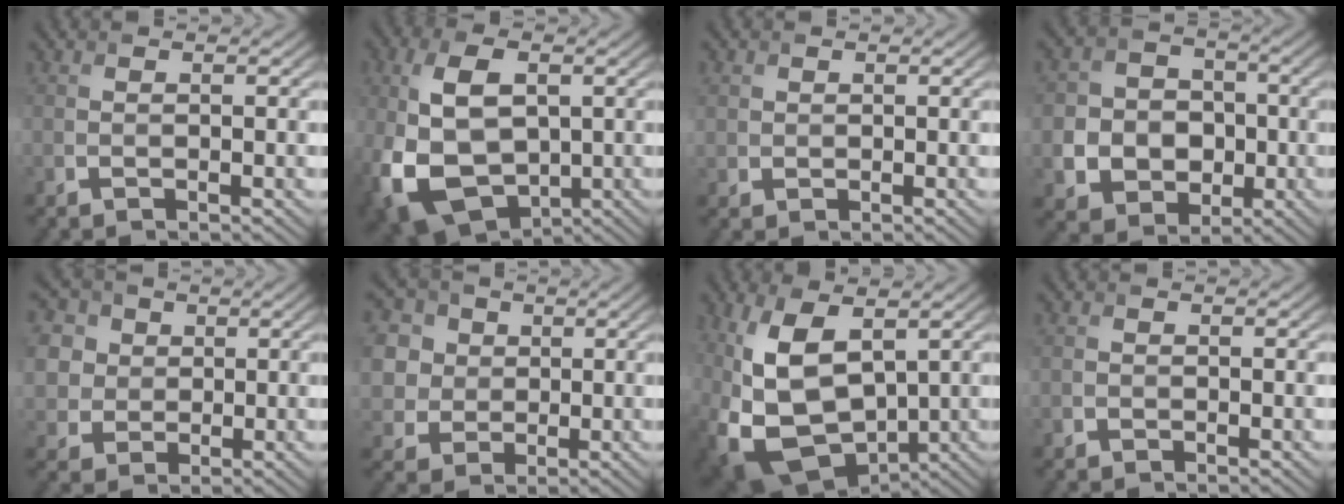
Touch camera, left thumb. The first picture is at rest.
{"total": 13.8, "force": [-1.8, 8.8, 10.5], "torque": [-0.242, -0.015, -0.031]}
{"total": 1.4, "force": [0.4, 1.3, 0.2], "torque": [-0.005, -0.005, 0.009]}
{"total": 9.1, "force": [-1.6, 8.3, 3.4], "torque": [-0.099, -0.012, -0.050]}
{"total": 8.7, "force": [2.8, 7.4, 3.6], "torque": [-0.123, 0.019, 0.048]}
{"total": 9.7, "force": [3.0, 8.3, 4.0], "torque": [-0.142, 0.019, 0.058]}
{"total": 13.3, "force": [1.1, 8.6, 10.1], "torque": [-0.251, -0.029, 0.029]}
{"total": 1.0, "force": [-0.5, 0.8, 0.2], "torque": [-0.002, -0.003, -0.012]}